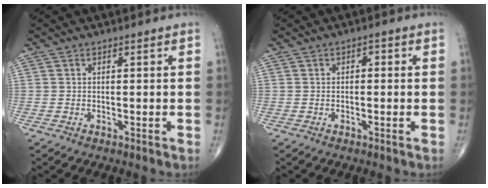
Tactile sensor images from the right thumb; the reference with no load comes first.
{"total": 1.2, "force": [0.1, 0.8, 1.0], "torque": [-0.007, 0.003, -0.003]}